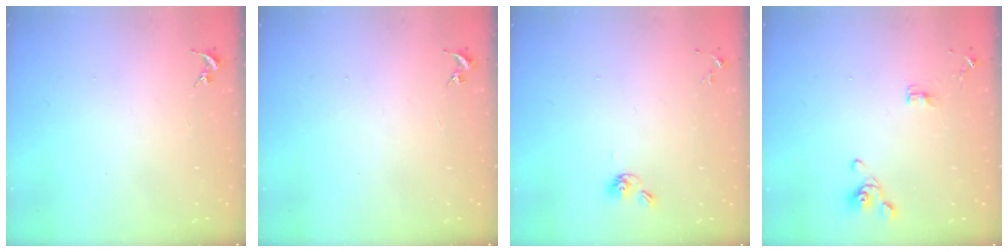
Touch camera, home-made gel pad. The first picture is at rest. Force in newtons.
{"total": 0.0}
{"total": 5.9, "press": 5.4, "slide": 2.4}
{"total": 6.4, "press": 5.9, "slide": 2.4}